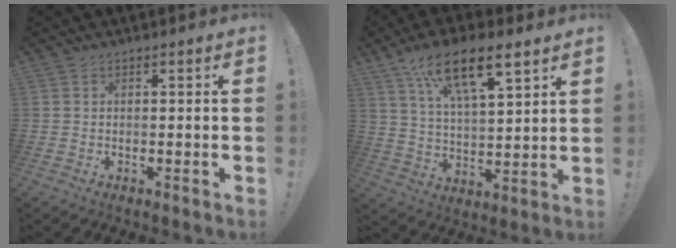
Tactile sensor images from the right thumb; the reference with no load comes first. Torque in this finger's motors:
{"motor_torque": [0.14, 0.52, 0.18, 0.32, 0.51]}